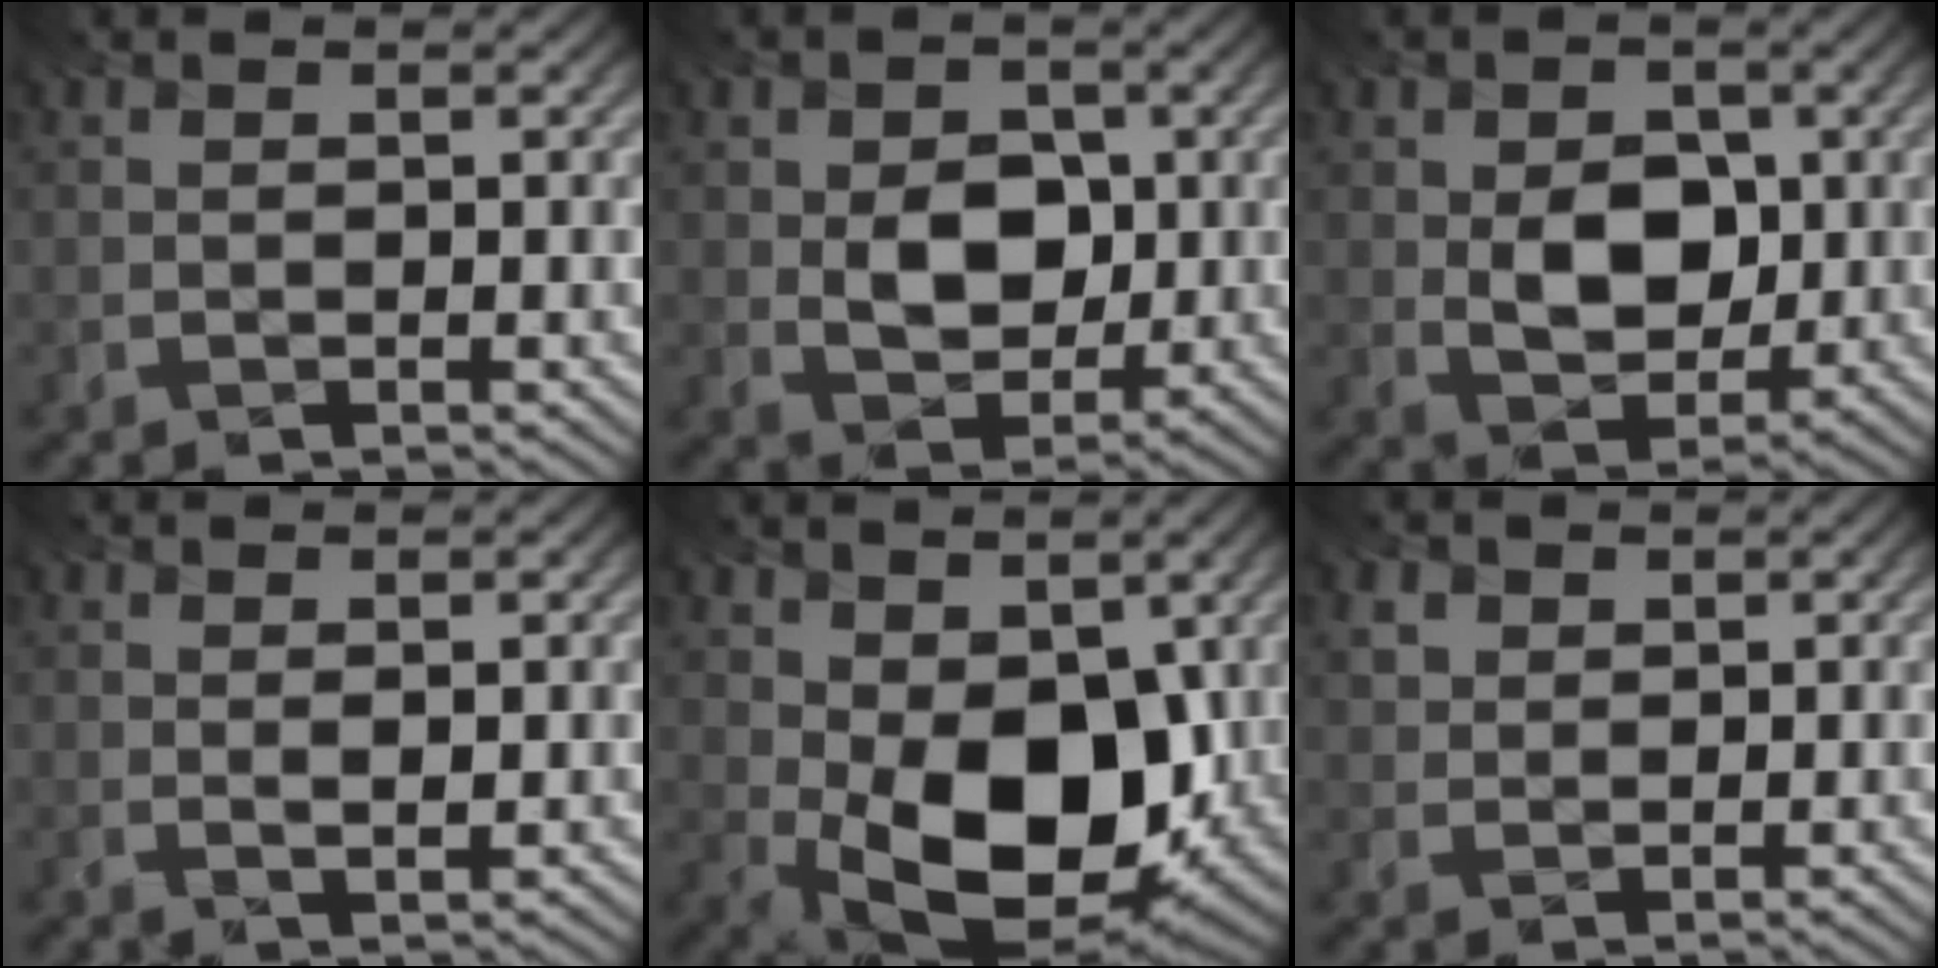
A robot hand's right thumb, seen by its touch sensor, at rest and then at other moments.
{"total": 5.5, "force": [-0.3, 4.2, 3.5], "torque": [-0.064, -0.007, -0.005]}
{"total": 6.0, "force": [-0.2, 4.5, 4.0], "torque": [-0.075, -0.009, -0.001]}
{"total": 1.3, "force": [0.6, 0.4, 1.1], "torque": [-0.016, -0.004, 0.013]}
{"total": 14.1, "force": [0.0, 8.7, 11.1], "torque": [-0.187, -0.034, 0.011]}
{"total": 1.7, "force": [0.9, 1.4, 0.2], "torque": [-0.008, 0.000, 0.025]}